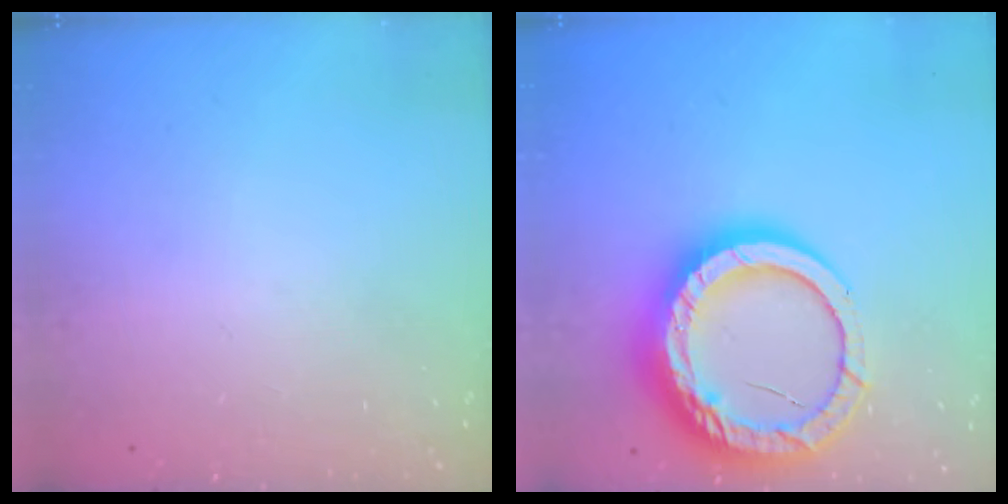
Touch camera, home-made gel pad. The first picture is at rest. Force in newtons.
{"total": 21.8, "press": 21.7, "slide": 2.1}